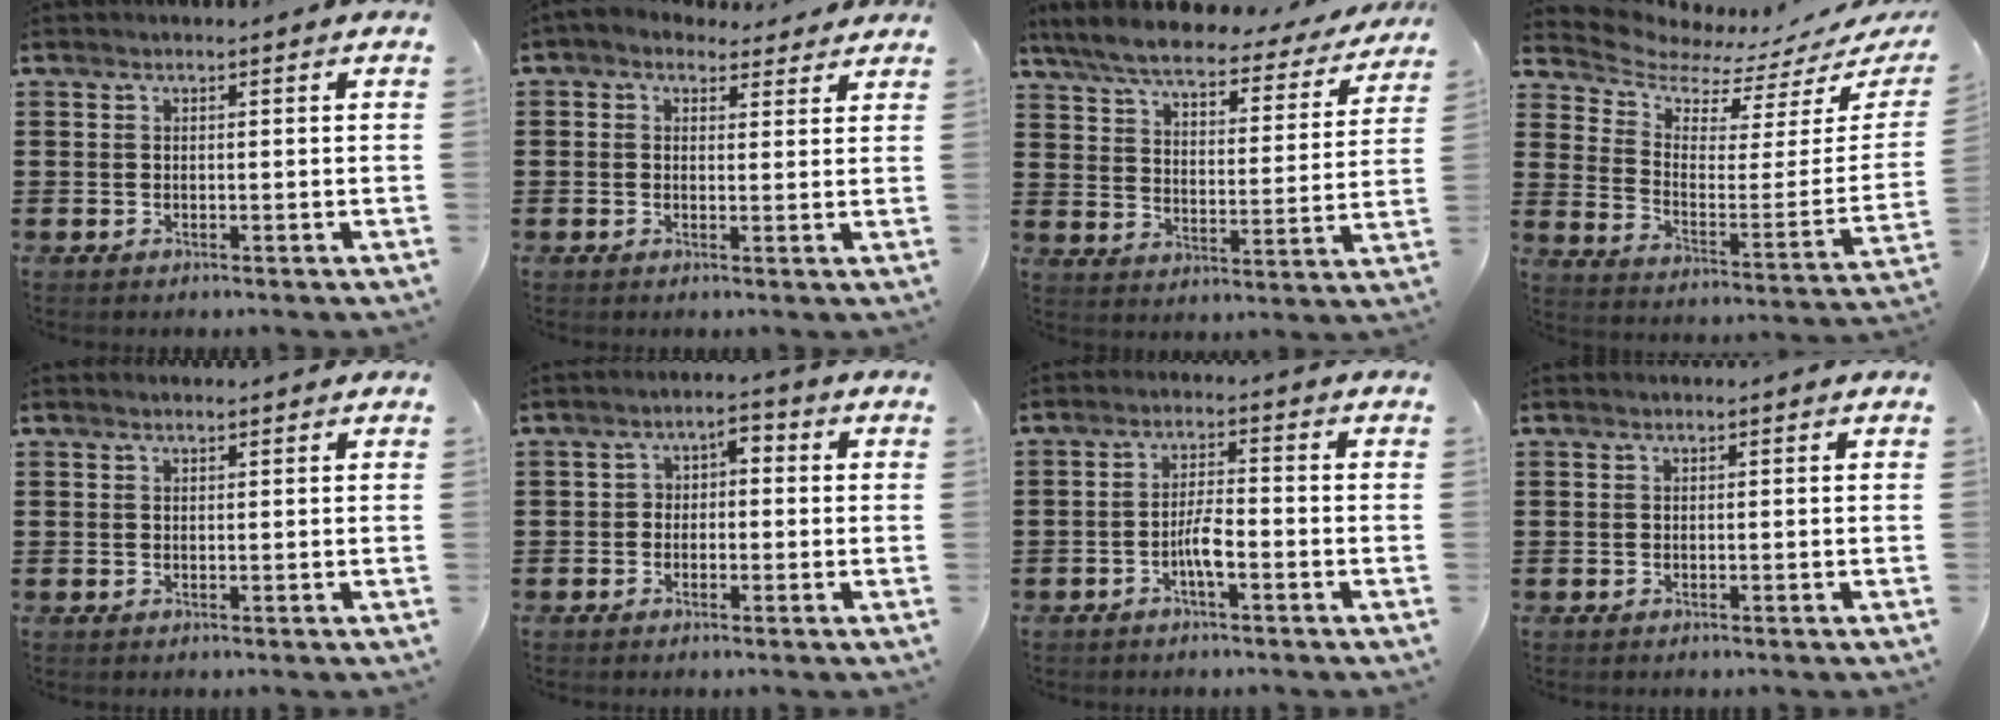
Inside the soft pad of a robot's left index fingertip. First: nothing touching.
{"total": 2.1, "force": [1.5, 1.3, 0.7], "torque": [-0.021, 0.001, 0.026]}
{"total": 6.8, "force": [6.0, 1.0, 3.0], "torque": [-0.086, -0.033, 0.102]}
{"total": 5.5, "force": [5.1, 1.7, 1.1], "torque": [-0.058, -0.048, 0.086]}
{"total": 0.6, "force": [0.5, 0.1, 0.3], "torque": [-0.007, 0.000, 0.009]}
{"total": 2.7, "force": [-1.2, 2.0, 1.5], "torque": [-0.035, 0.012, -0.030]}
{"total": 4.0, "force": [-1.7, 0.8, 3.5], "torque": [-0.075, 0.001, -0.035]}
{"total": 0.0}